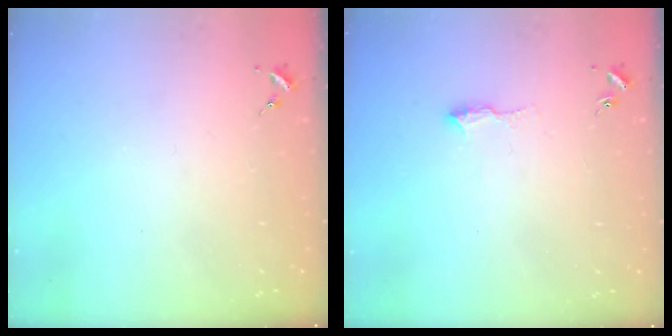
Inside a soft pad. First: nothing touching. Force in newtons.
{"total": 8.0, "press": 8.0, "slide": 0.8}